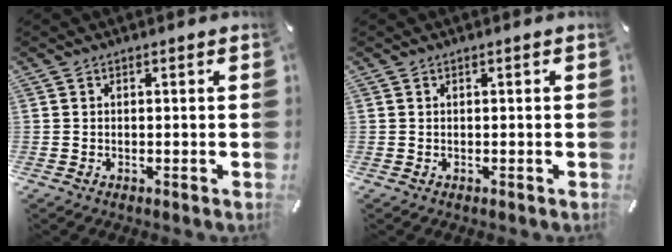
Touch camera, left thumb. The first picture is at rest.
{"total": 0.0}